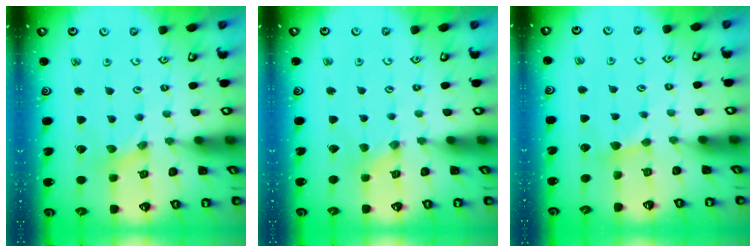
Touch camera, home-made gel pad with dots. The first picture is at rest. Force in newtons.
{"total": 0.0}
{"total": 2.9, "press": 2.9, "slide": 0.4}